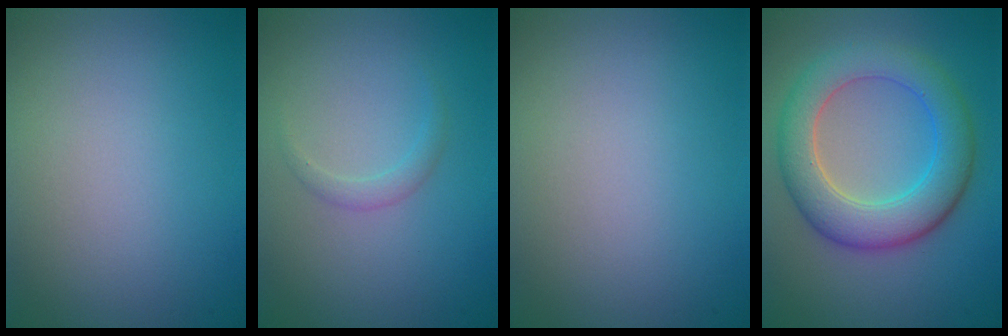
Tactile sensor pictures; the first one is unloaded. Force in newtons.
{"total": 1.1, "press": 1.1, "slide": 0.0}
{"total": 0.0}
{"total": 6.6, "press": 6.6, "slide": 0.3}